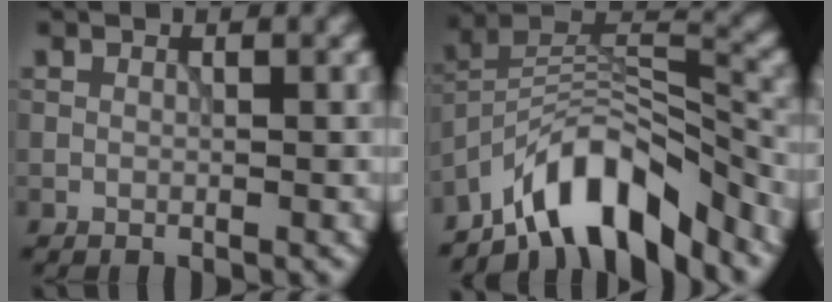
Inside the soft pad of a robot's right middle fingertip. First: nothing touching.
{"total": 9.2, "force": [-6.8, 3.1, 5.4], "torque": [-0.071, 0.008, -0.128]}